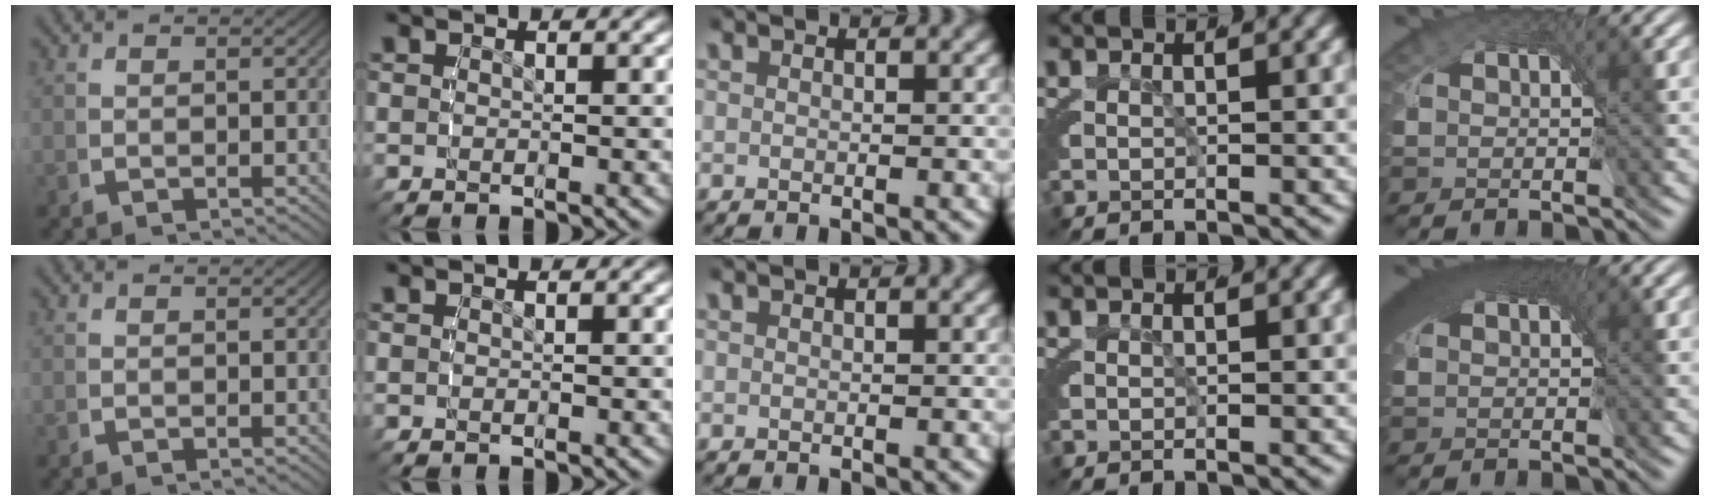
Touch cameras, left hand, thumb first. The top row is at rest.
{"little": {"total": 6.4, "force": [2.1, 3.7, 4.7], "torque": [-0.088, -0.007, 0.030]}}